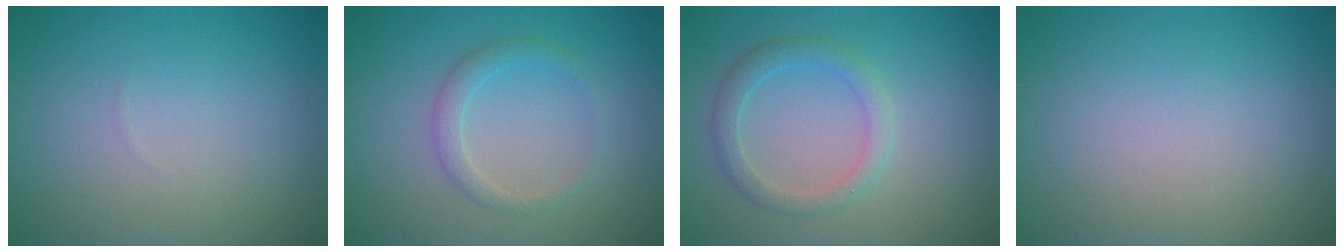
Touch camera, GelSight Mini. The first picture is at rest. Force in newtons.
{"total": 1.8, "press": 1.8, "slide": 0.0}
{"total": 2.3, "press": 2.3, "slide": 0.1}
{"total": 0.0}